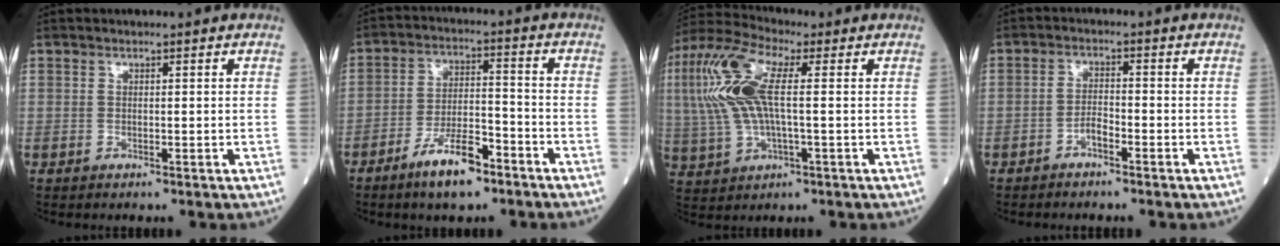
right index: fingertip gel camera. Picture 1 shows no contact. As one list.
[{"total": 8.8, "force": [-5.9, 2.4, 6.1], "torque": [-0.117, 0.000, -0.104]}, {"total": 12.4, "force": [1.7, 3.5, 11.8], "torque": [-0.282, 0.023, 0.031]}, {"total": 2.2, "force": [-1.5, 0.5, 1.4], "torque": [-0.026, 0.004, -0.029]}]